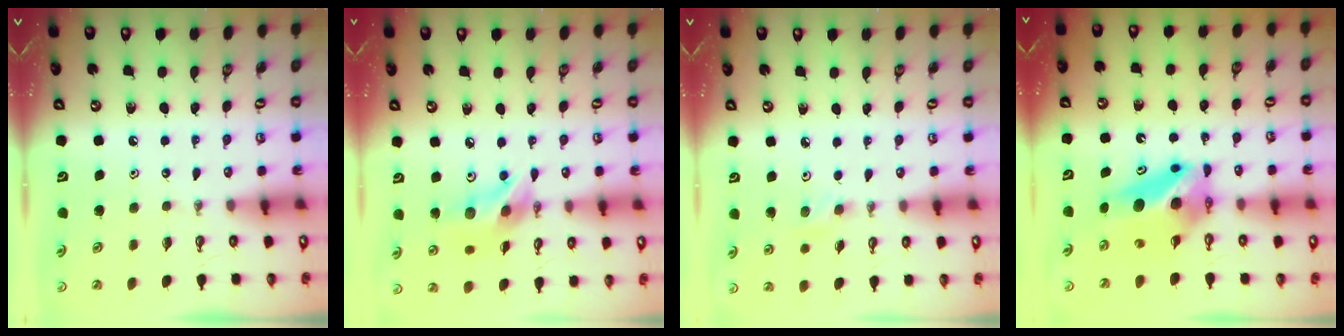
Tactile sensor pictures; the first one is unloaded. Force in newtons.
{"total": 12.9, "press": 12.8, "slide": 1.0}
{"total": 2.8, "press": 2.7, "slide": 0.8}
{"total": 9.2, "press": 6.0, "slide": 6.9}